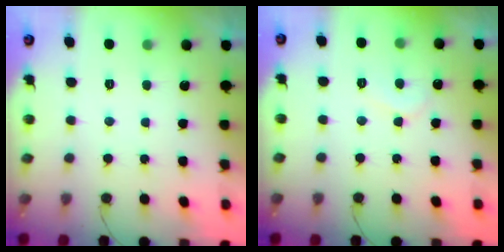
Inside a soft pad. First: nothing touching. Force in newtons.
{"total": 5.7, "press": 5.7, "slide": 0.5}